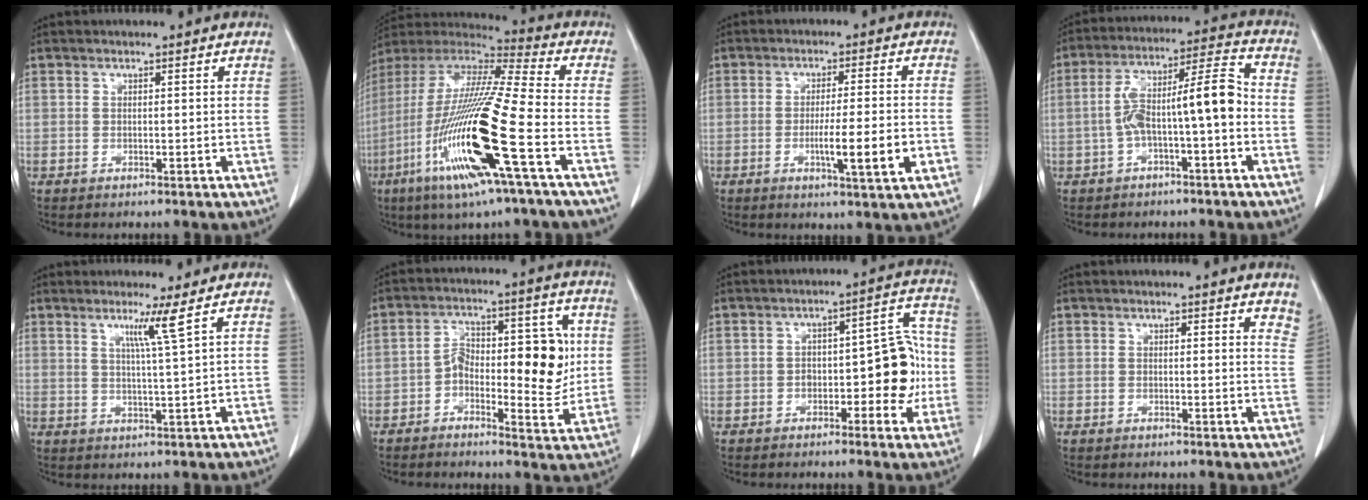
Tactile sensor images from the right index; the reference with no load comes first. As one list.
[{"total": 22.9, "force": [-7.8, 0.9, 21.5], "torque": [-0.454, -0.038, -0.153]}, {"total": 7.9, "force": [-2.2, 0.0, 7.6], "torque": [-0.120, -0.011, -0.034]}, {"total": 10.5, "force": [-2.0, 1.3, 10.2], "torque": [-0.177, 0.042, -0.032]}, {"total": 4.3, "force": [2.3, -1.7, 3.2], "torque": [-0.061, -0.011, 0.046]}, {"total": 11.6, "force": [-0.5, 4.9, 10.5], "torque": [-0.147, 0.030, -0.005]}, {"total": 9.3, "force": [-1.6, 3.9, 8.3], "torque": [-0.099, 0.040, -0.017]}, {"total": 5.5, "force": [5.0, 1.3, 2.0], "torque": [-0.008, -0.018, 0.035]}]